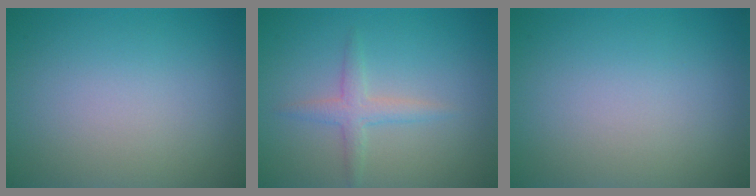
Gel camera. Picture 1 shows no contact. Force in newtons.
{"total": 2.0, "press": 2.0, "slide": 0.2}
{"total": 0.0}